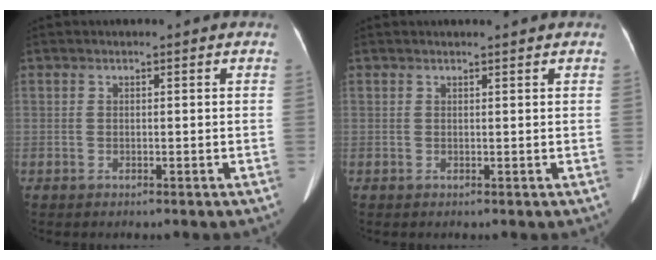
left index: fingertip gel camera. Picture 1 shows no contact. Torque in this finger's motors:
{"motor_torque": [0.04, 0.03, 0.05, 0.02]}